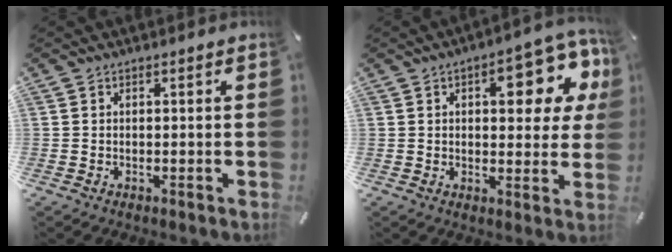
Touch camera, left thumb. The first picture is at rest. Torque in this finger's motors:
{"motor_torque": [2.40, 2.25, 1.47, -1.10, 0.38]}